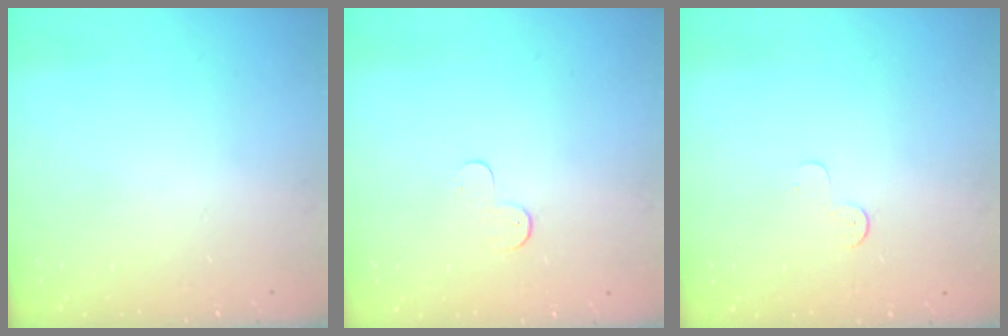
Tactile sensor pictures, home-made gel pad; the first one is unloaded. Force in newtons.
{"total": 5.0, "press": 4.9, "slide": 0.5}
{"total": 3.6, "press": 3.5, "slide": 0.3}